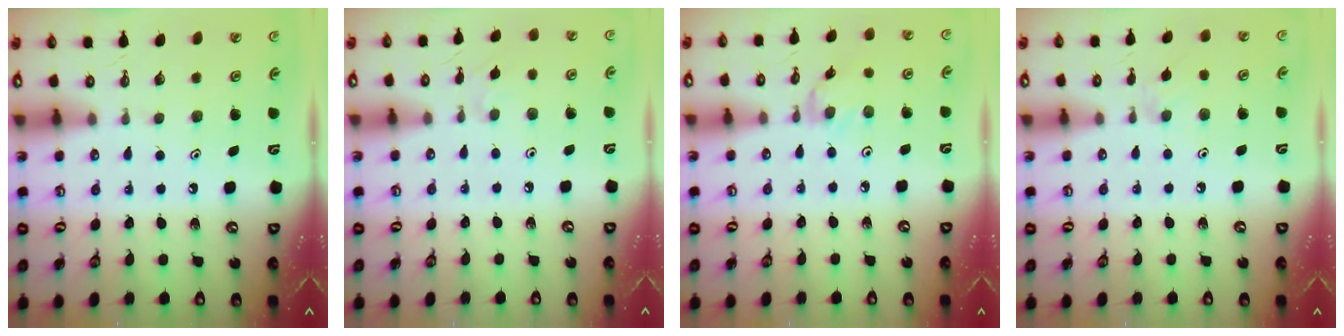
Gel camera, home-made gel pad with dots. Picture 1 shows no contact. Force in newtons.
{"total": 2.4, "press": 2.4, "slide": 0.6}
{"total": 2.0, "press": 2.0, "slide": 0.3}
{"total": 4.5, "press": 4.5, "slide": 0.7}